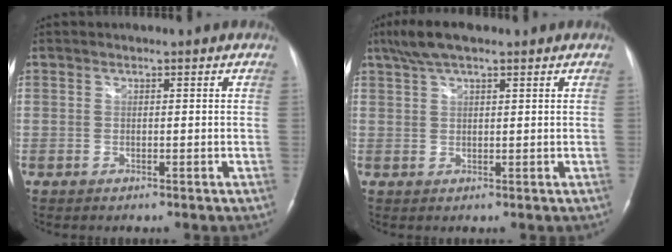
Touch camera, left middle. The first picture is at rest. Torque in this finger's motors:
{"motor_torque": [0.36, -0.02, -0.03, 0.03]}